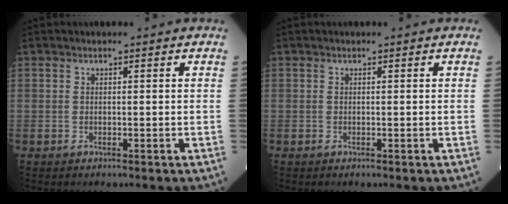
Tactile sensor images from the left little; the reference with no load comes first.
{"total": 0.0}